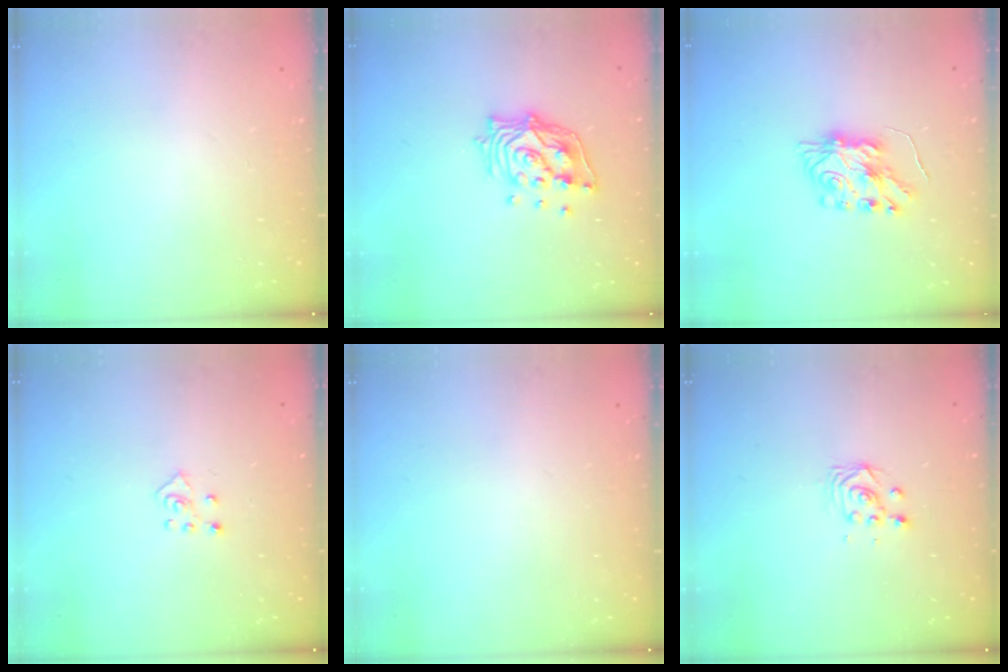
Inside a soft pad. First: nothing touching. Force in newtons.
{"total": 14.0, "press": 13.9, "slide": 1.3}
{"total": 7.3, "press": 7.3, "slide": 0.5}
{"total": 4.5, "press": 4.5, "slide": 0.4}
{"total": 0.0}
{"total": 2.9, "press": 2.9, "slide": 0.1}